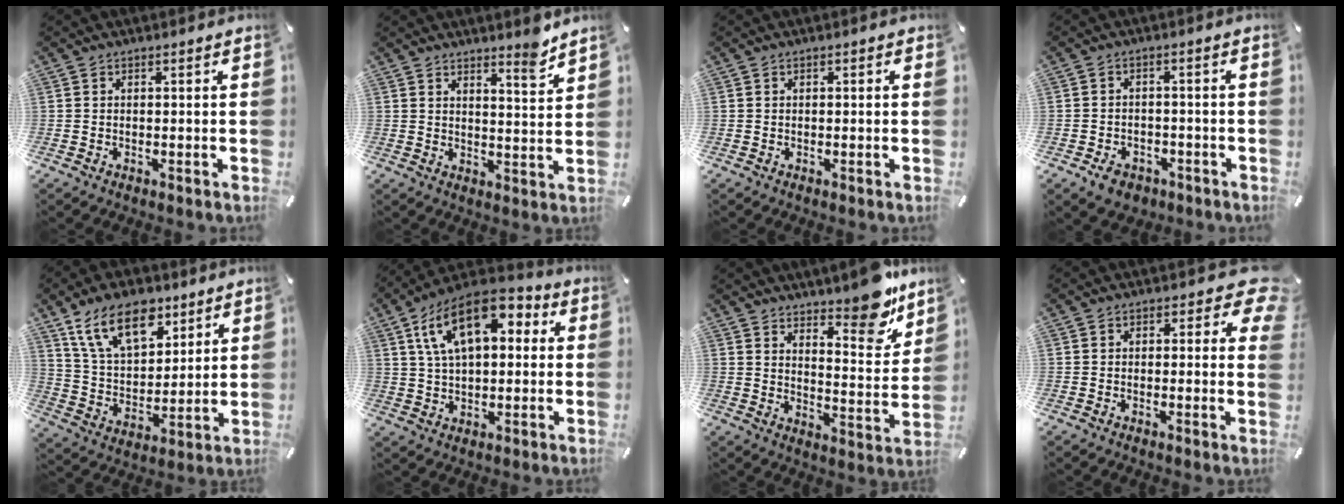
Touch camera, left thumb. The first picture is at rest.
{"total": 6.1, "force": [5.6, 0.9, 2.3], "torque": [-0.020, -0.047, 0.093]}
{"total": 0.0}
{"total": 4.5, "force": [-2.7, 3.2, 1.4], "torque": [-0.025, 0.015, -0.049]}
{"total": 15.6, "force": [9.6, 9.0, 8.5], "torque": [-0.170, -0.034, 0.179]}
{"total": 16.1, "force": [6.8, 8.8, 11.7], "torque": [-0.222, -0.012, 0.116]}
{"total": 12.1, "force": [10.3, 4.1, 4.8], "torque": [-0.044, -0.094, 0.179]}
{"total": 5.6, "force": [1.9, 3.2, 4.1], "torque": [-0.043, -0.003, 0.028]}